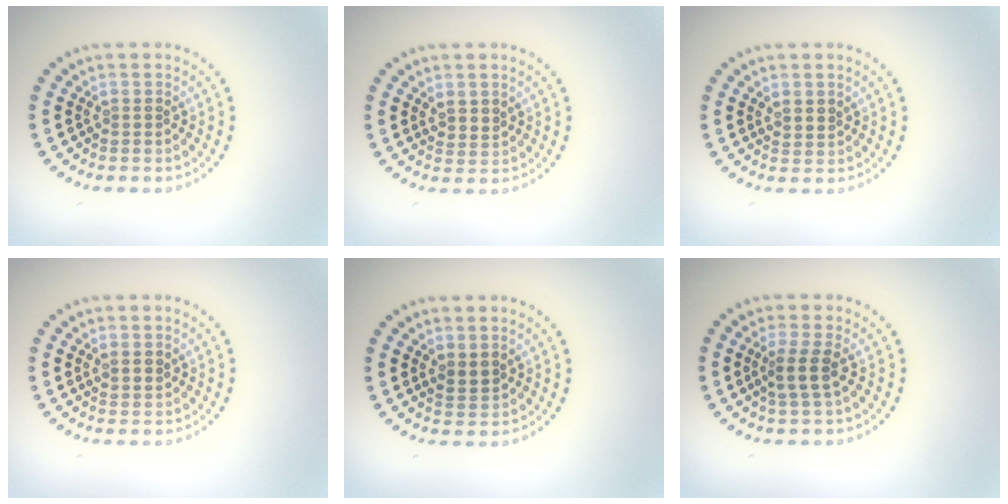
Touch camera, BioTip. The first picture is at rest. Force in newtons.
{"total": 1.6, "press": 1.3, "slide": 1.0}
{"total": 1.2, "press": 1.0, "slide": 0.6}
{"total": 1.3, "press": 1.2, "slide": 0.7}
{"total": 1.5, "press": 1.3, "slide": 0.7}
{"total": 2.2, "press": 1.9, "slide": 1.2}